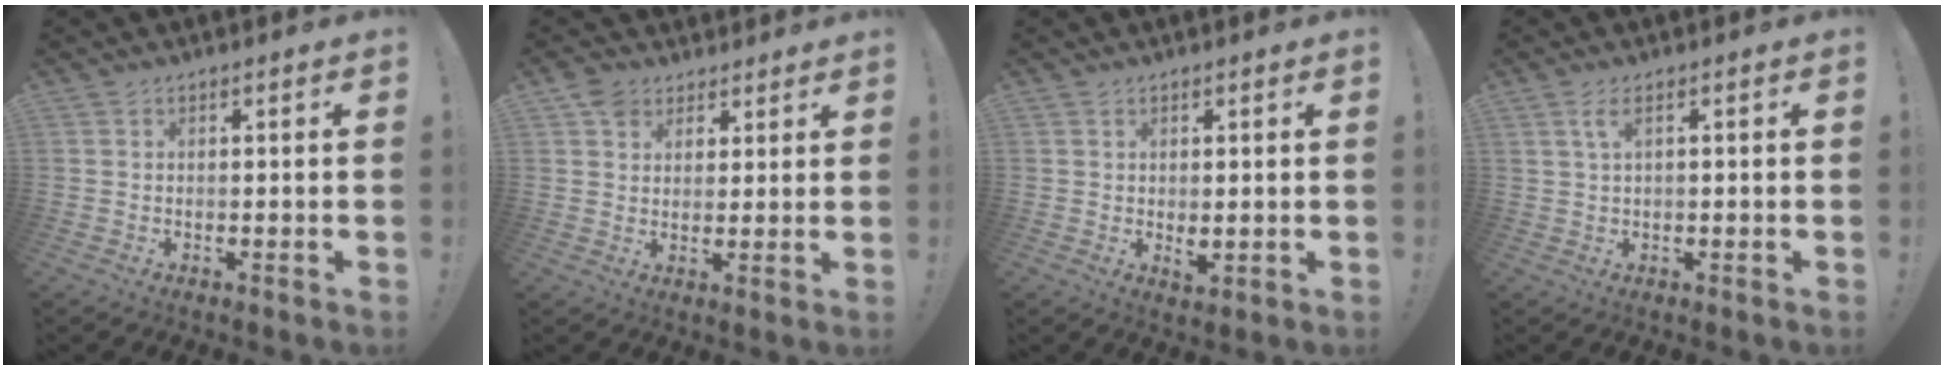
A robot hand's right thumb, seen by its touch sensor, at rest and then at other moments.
{"total": 6.4, "force": [4.1, 4.9, 1.1], "torque": [-0.010, -0.018, 0.079]}
{"total": 2.2, "force": [0.8, 0.9, 1.8], "torque": [-0.023, -0.005, 0.015]}
{"total": 3.1, "force": [1.5, 0.8, 2.6], "torque": [-0.045, -0.001, 0.024]}